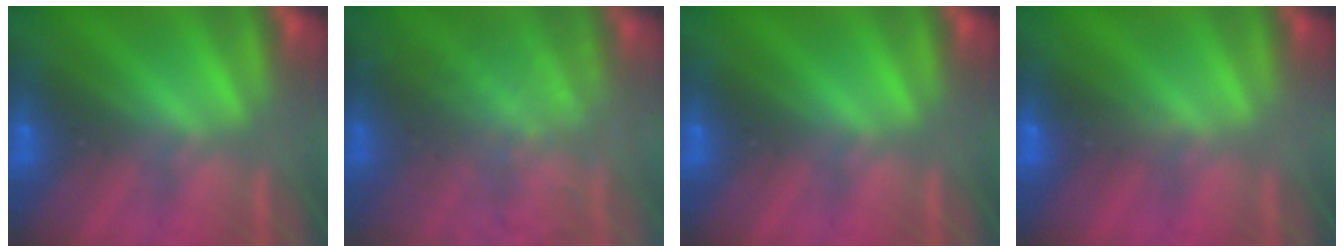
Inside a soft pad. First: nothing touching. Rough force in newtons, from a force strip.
{"total": 8.3}
{"total": 0.0}
{"total": 2.9}